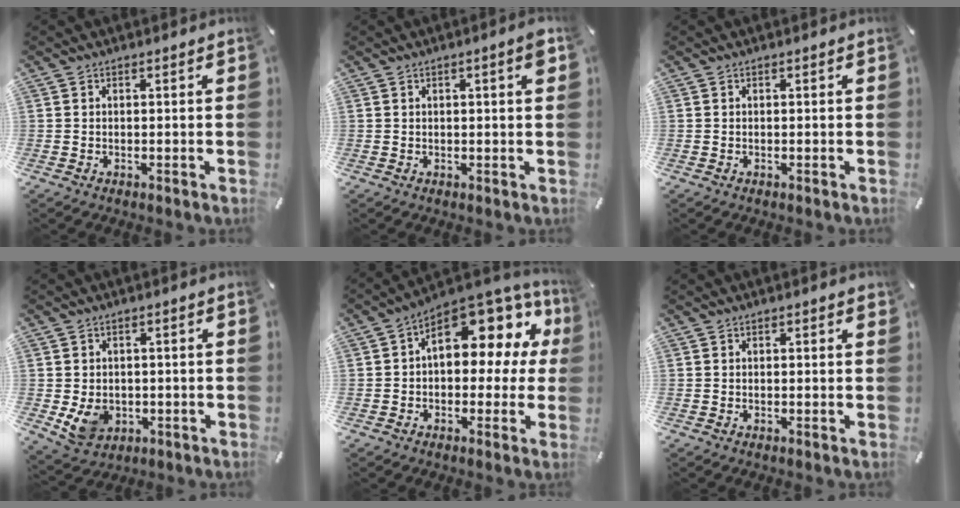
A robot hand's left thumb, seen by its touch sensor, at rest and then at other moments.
{"total": 3.3, "force": [1.0, 0.7, 3.1], "torque": [-0.044, -0.003, 0.012]}
{"total": 0.0}
{"total": 6.7, "force": [-0.7, 5.7, 3.5], "torque": [-0.080, 0.000, -0.013]}
{"total": 13.1, "force": [5.9, 7.5, 9.0], "torque": [-0.113, -0.052, 0.100]}
{"total": 0.5, "force": [0.3, 0.3, 0.4], "torque": [-0.006, 0.002, 0.004]}